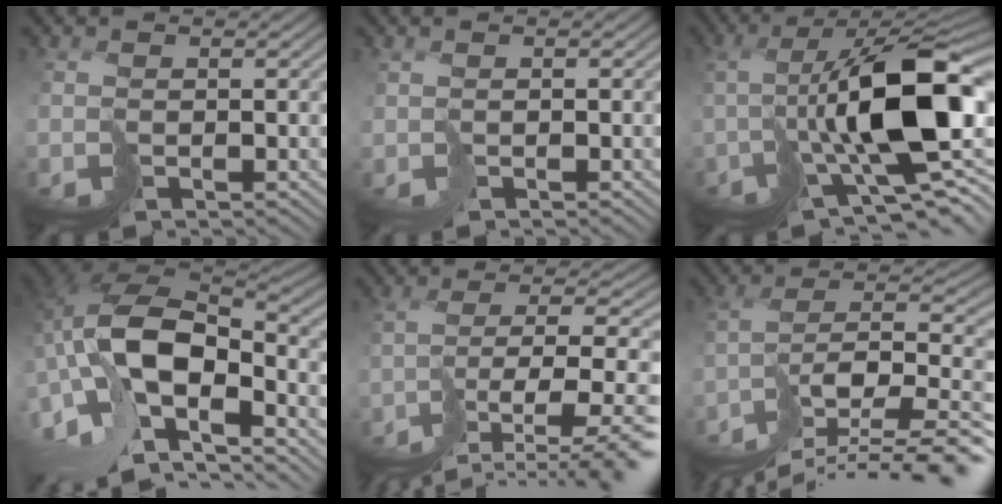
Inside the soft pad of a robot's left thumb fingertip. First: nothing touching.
{"total": 0.0}
{"total": 14.0, "force": [-0.2, 5.0, 13.0], "torque": [-0.218, 0.003, 0.002]}
{"total": 16.2, "force": [-4.6, 8.5, 13.0], "torque": [-0.293, -0.005, -0.085]}
{"total": 13.0, "force": [-8.0, 3.6, 9.6], "torque": [-0.163, -0.013, -0.109]}
{"total": 15.0, "force": [-10.7, 4.7, 9.4], "torque": [-0.164, -0.008, -0.152]}